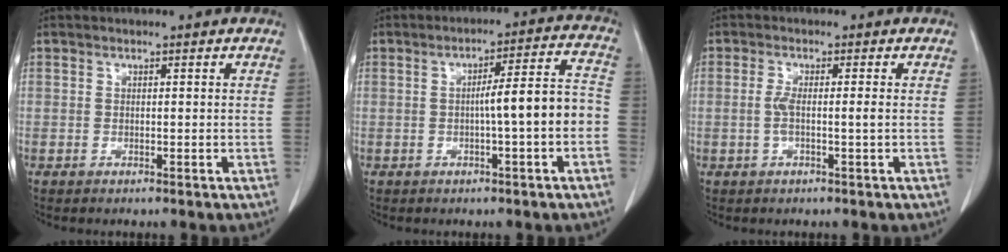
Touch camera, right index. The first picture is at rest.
{"total": 8.2, "force": [-1.6, 0.2, 8.1], "torque": [-0.112, 0.027, -0.024]}
{"total": 2.6, "force": [-0.3, 0.0, 2.6], "torque": [-0.054, 0.000, -0.006]}